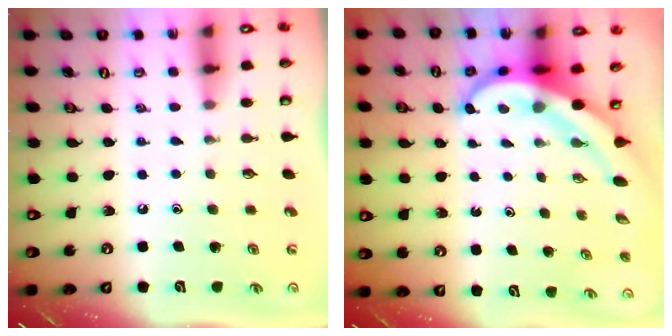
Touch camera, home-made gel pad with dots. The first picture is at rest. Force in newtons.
{"total": 8.6, "press": 8.4, "slide": 1.8}